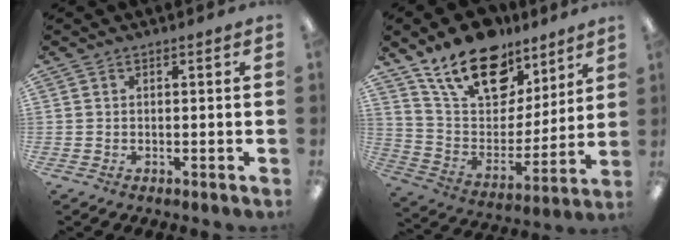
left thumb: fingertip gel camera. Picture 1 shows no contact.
{"total": 19.5, "force": [13.6, 10.6, 9.1], "torque": [-0.161, -0.078, 0.246]}